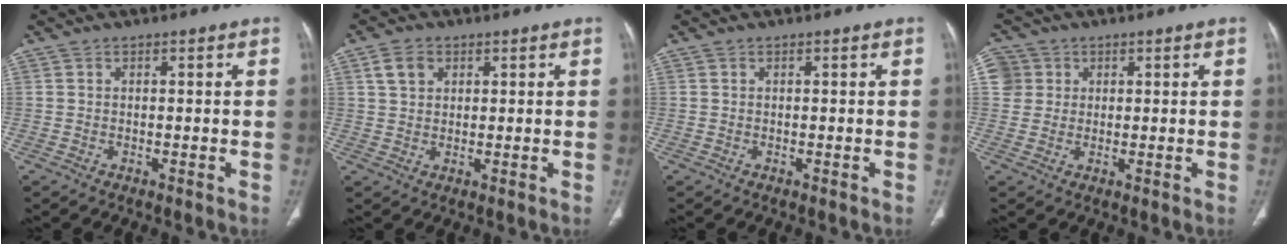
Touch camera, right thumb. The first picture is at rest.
{"total": 4.2, "force": [1.9, 3.1, 2.2], "torque": [-0.030, -0.004, 0.038]}
{"total": 0.0}
{"total": 4.8, "force": [1.5, 4.5, 0.6], "torque": [0.004, 0.005, 0.030]}